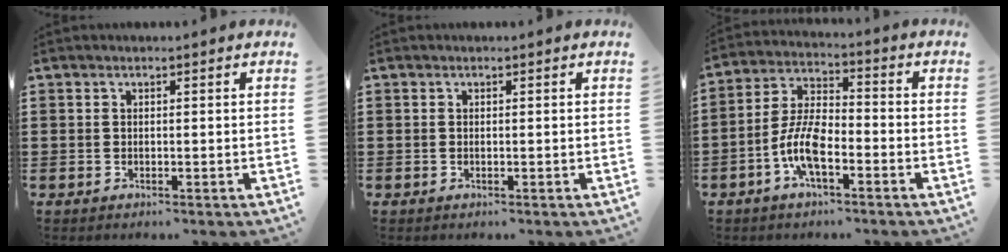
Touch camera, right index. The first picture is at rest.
{"total": 0.0}
{"total": 7.8, "force": [-3.3, 3.0, 6.4], "torque": [-0.153, -0.005, -0.069]}